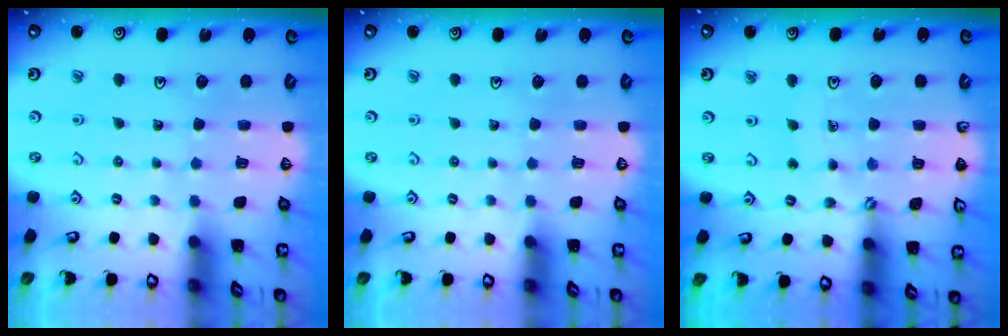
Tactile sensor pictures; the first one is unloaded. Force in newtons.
{"total": 0.0}
{"total": 4.8, "press": 4.5, "slide": 1.5}